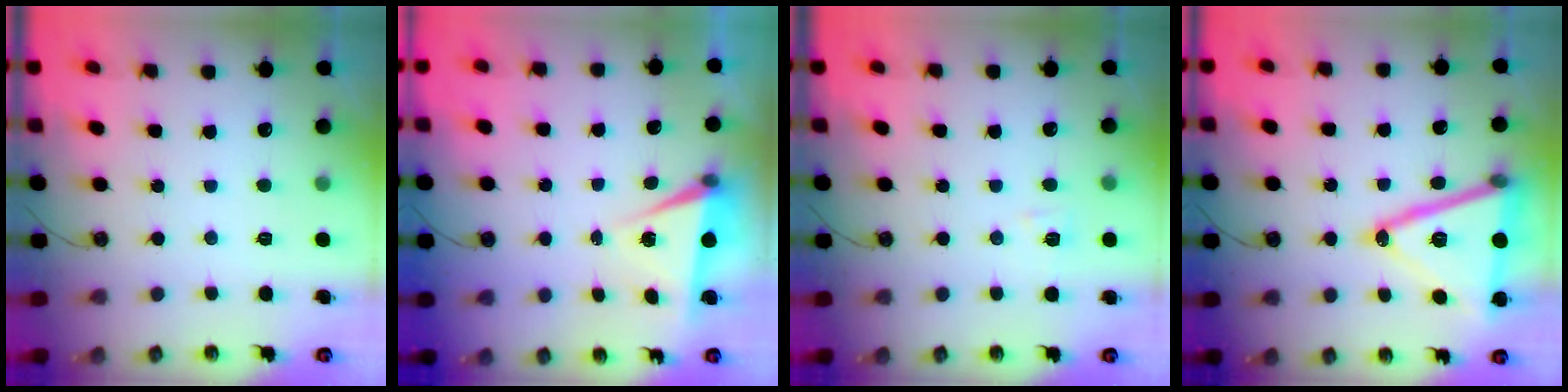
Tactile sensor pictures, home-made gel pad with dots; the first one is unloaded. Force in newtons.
{"total": 5.6, "press": 3.7, "slide": 4.3}
{"total": 5.3, "press": 4.8, "slide": 2.1}
{"total": 21.4, "press": 21.1, "slide": 3.5}